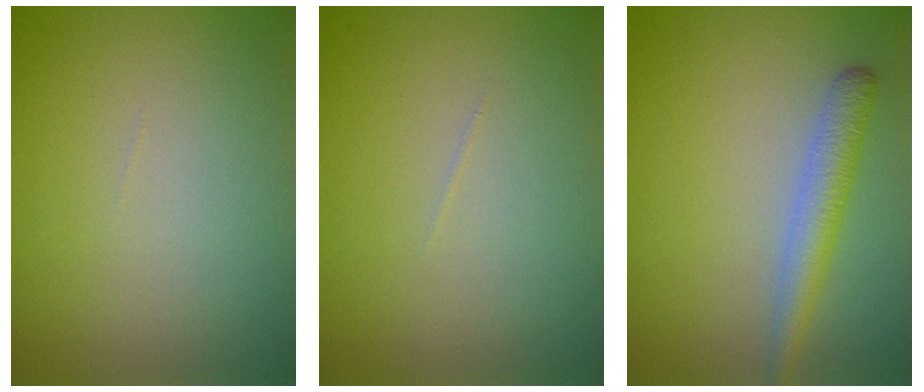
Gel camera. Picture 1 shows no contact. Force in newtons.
{"total": 0.0}
{"total": 3.1, "press": 3.1, "slide": 0.1}